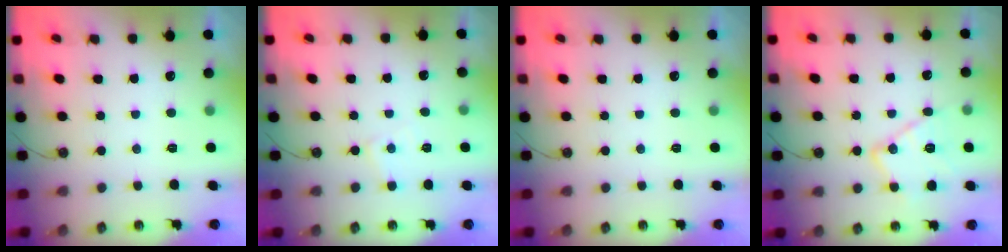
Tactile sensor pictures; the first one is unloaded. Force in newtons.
{"total": 3.9, "press": 3.8, "slide": 0.6}
{"total": 0.0}
{"total": 12.1, "press": 12.1, "slide": 1.1}